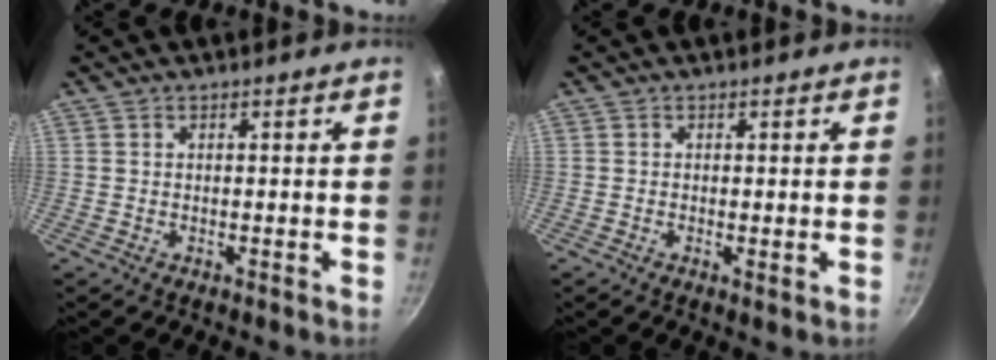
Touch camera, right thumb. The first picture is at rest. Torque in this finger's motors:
{"motor_torque": [-0.40, 0.27, -0.58, 0.02, 0.06]}